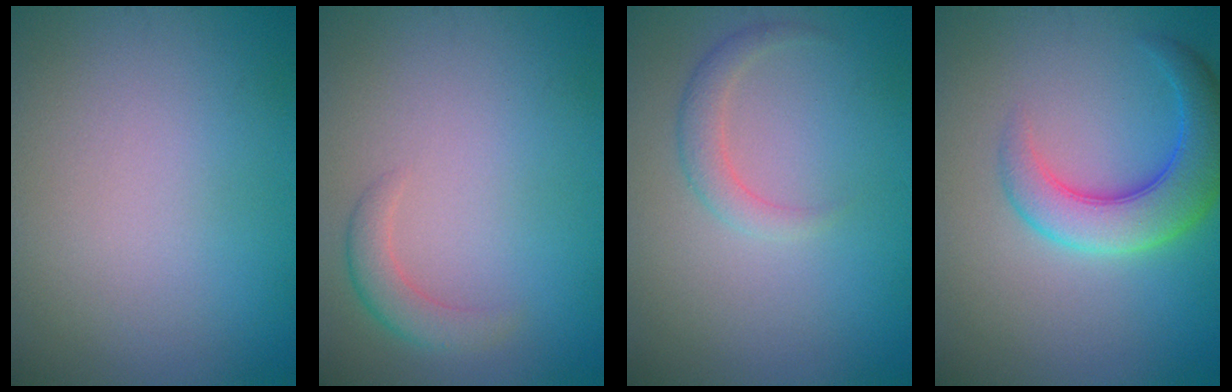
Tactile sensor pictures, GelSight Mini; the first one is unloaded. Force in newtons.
{"total": 2.1, "press": 2.1, "slide": 0.2}
{"total": 1.7, "press": 1.7, "slide": 0.1}
{"total": 5.8, "press": 5.8, "slide": 0.3}